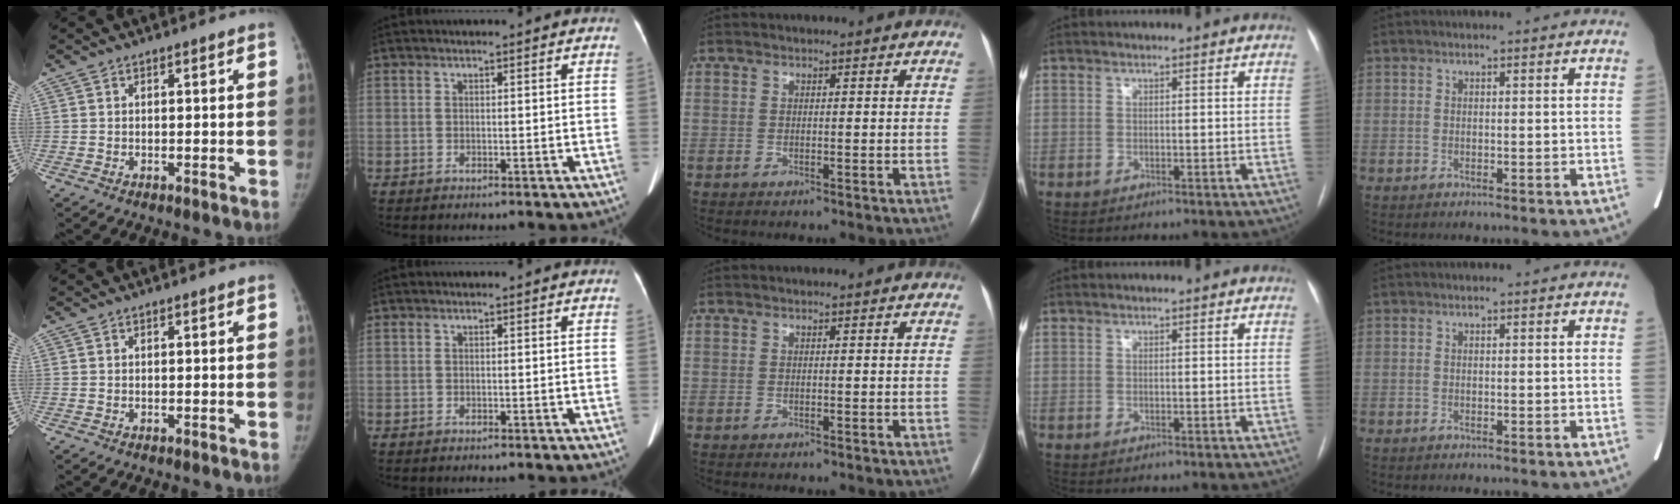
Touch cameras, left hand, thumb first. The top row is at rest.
{}